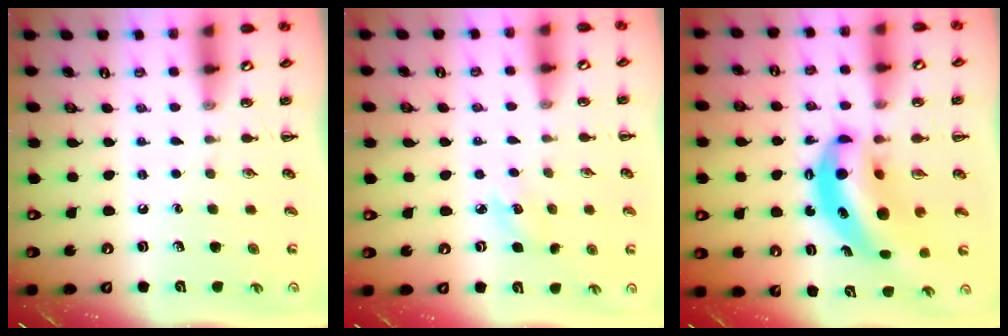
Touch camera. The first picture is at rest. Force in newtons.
{"total": 4.5, "press": 4.3, "slide": 1.3}
{"total": 10.8, "press": 10.4, "slide": 2.7}